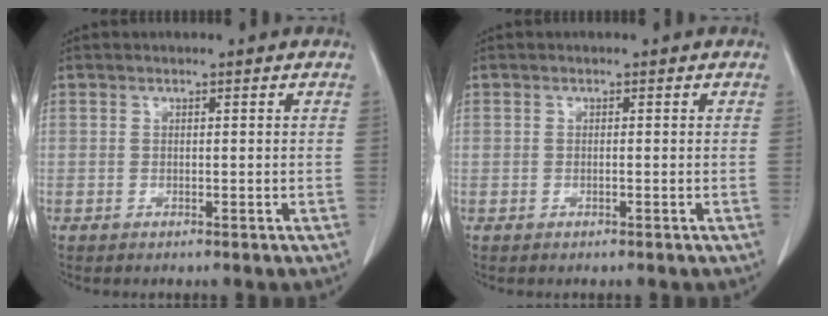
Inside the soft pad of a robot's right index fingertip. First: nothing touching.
{"total": 0.0}